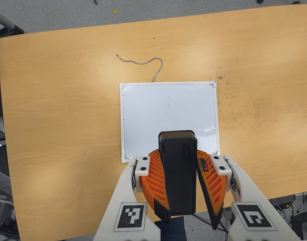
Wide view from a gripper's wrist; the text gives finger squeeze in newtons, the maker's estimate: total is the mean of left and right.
{"total": 10.9, "left": 10.6, "right": 11.1}